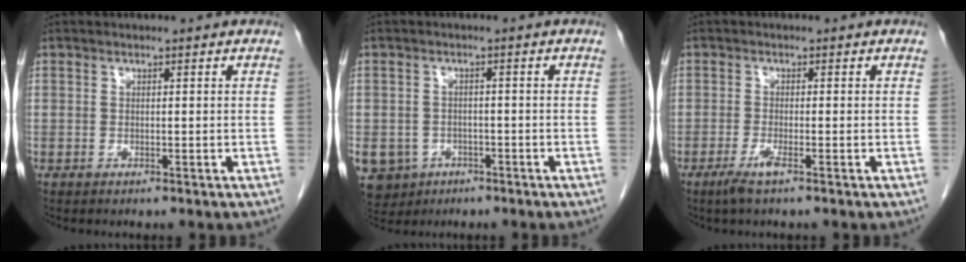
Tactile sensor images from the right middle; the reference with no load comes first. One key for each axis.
{"total": 8.0, "fx": -4.0, "fy": 6.7, "fz": 1.8, "tx": -0.050, "ty": 0.003, "tz": -0.055}
{"total": 2.4, "fx": -1.5, "fy": -0.1, "fz": 1.9, "tx": -0.045, "ty": -0.007, "tz": -0.033}